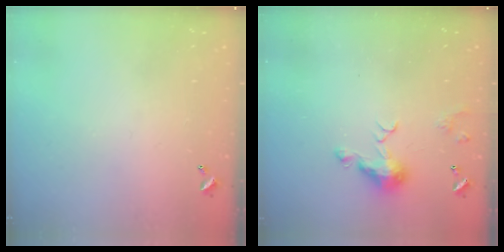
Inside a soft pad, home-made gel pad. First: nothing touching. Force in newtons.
{"total": 7.3, "press": 7.3, "slide": 1.0}